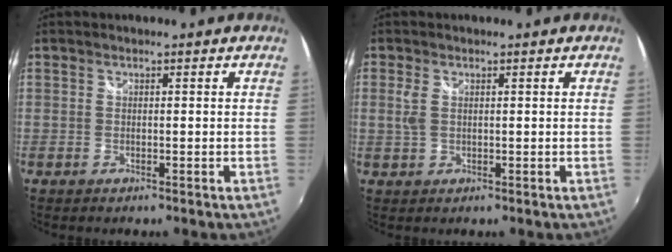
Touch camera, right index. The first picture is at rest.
{"total": 2.3, "force": [0.6, 1.3, 1.9], "torque": [-0.039, -0.001, 0.011]}